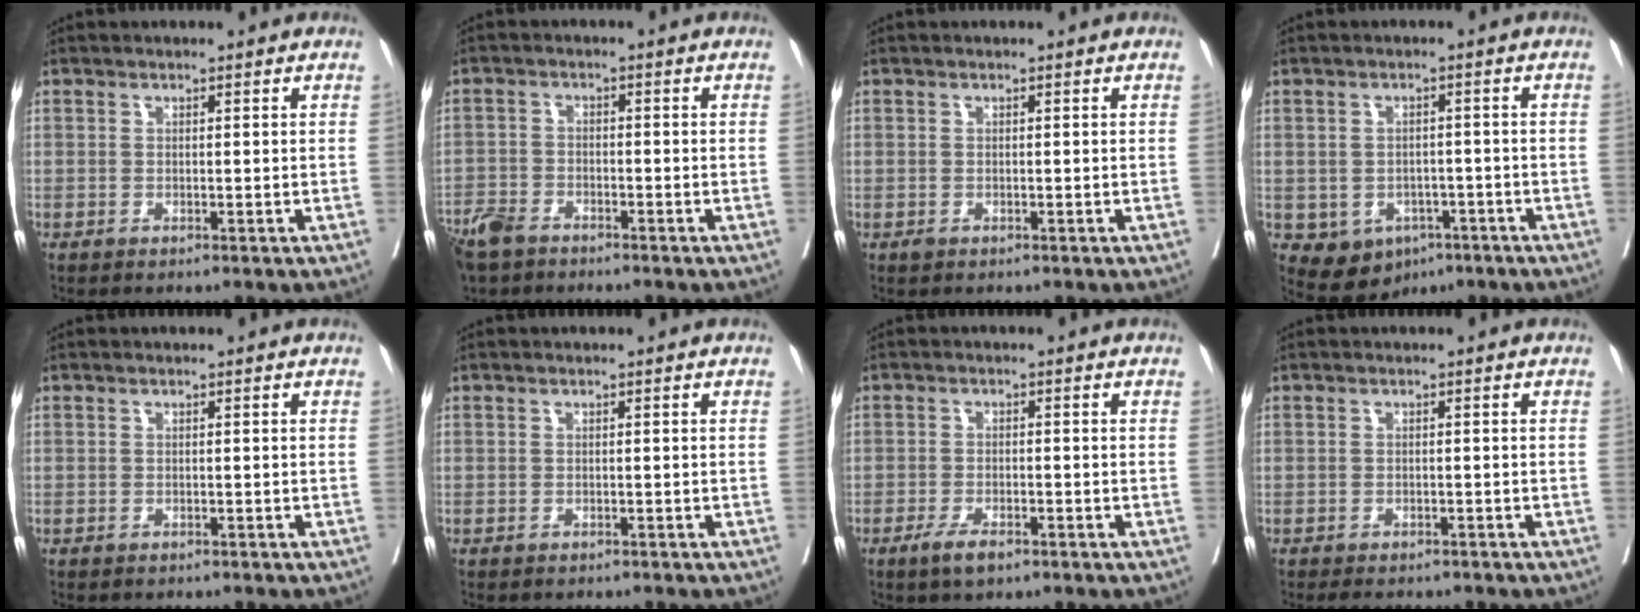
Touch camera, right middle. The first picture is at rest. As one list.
[{"total": 5.7, "force": [-4.7, 2.4, 2.3], "torque": [-0.050, -0.009, -0.090]}, {"total": 0.6, "force": [-0.3, 0.4, 0.3], "torque": [-0.006, 0.000, -0.004]}, {"total": 7.0, "force": [-3.4, 5.3, 2.9], "torque": [-0.041, 0.011, -0.035]}, {"total": 1.7, "force": [-1.5, 0.6, 0.3], "torque": [-0.009, -0.003, -0.021]}, {"total": 2.0, "force": [-1.9, 0.7, 0.3], "torque": [-0.007, -0.002, -0.026]}, {"total": 3.5, "force": [-2.4, 1.0, 2.4], "torque": [-0.049, -0.002, -0.040]}, {"total": 5.2, "force": [-4.6, 1.9, 1.6], "torque": [-0.013, -0.003, -0.058]}]